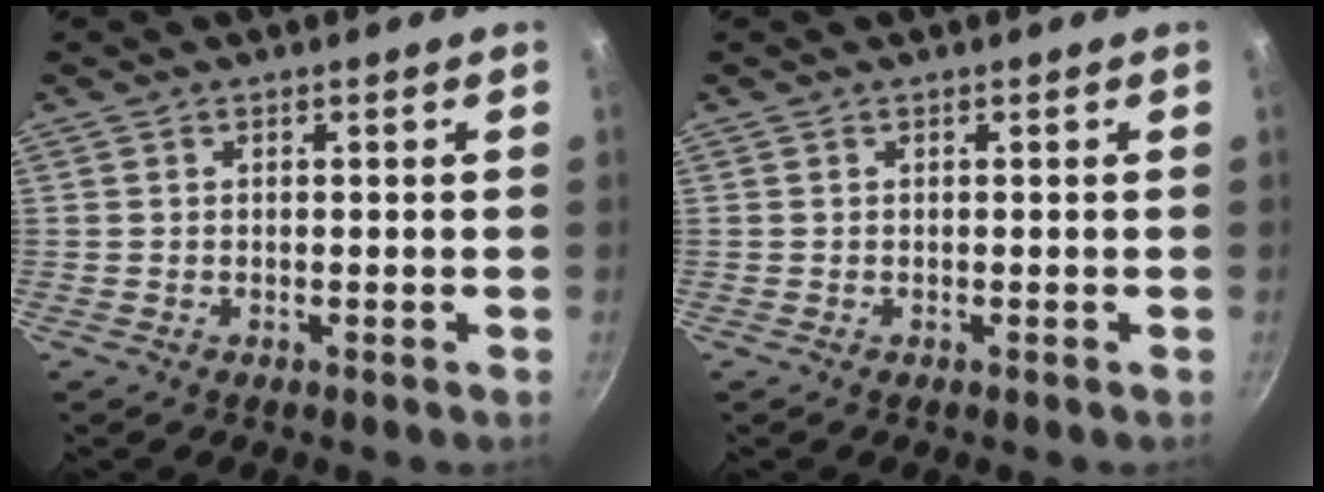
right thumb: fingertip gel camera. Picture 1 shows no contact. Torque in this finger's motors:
{"motor_torque": [-0.02, 0.02, 0.00, 0.00, 0.03]}